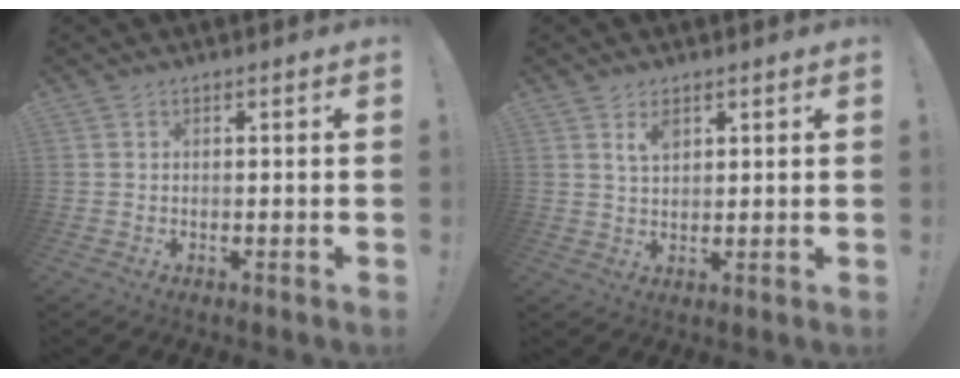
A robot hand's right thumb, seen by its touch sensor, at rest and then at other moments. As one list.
[{"total": 3.9, "force": [2.3, 2.1, 2.4], "torque": [-0.030, -0.011, 0.038]}]